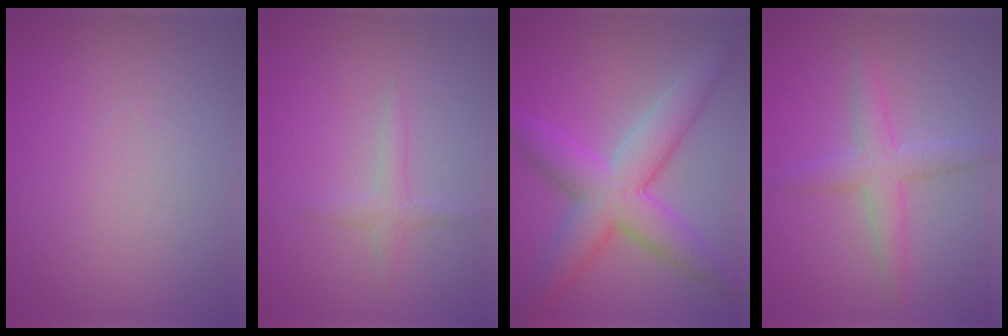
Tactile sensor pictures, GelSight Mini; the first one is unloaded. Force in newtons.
{"total": 1.5, "press": 1.5, "slide": 0.1}
{"total": 7.5, "press": 7.5, "slide": 0.2}
{"total": 3.4, "press": 3.4, "slide": 0.2}